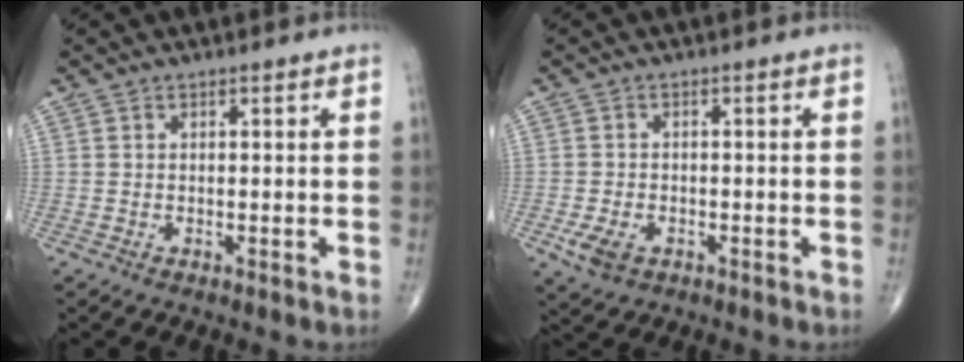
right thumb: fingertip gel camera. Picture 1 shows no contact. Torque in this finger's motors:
{"motor_torque": [0.33, 0.01, -0.08, -0.14, 0.02]}